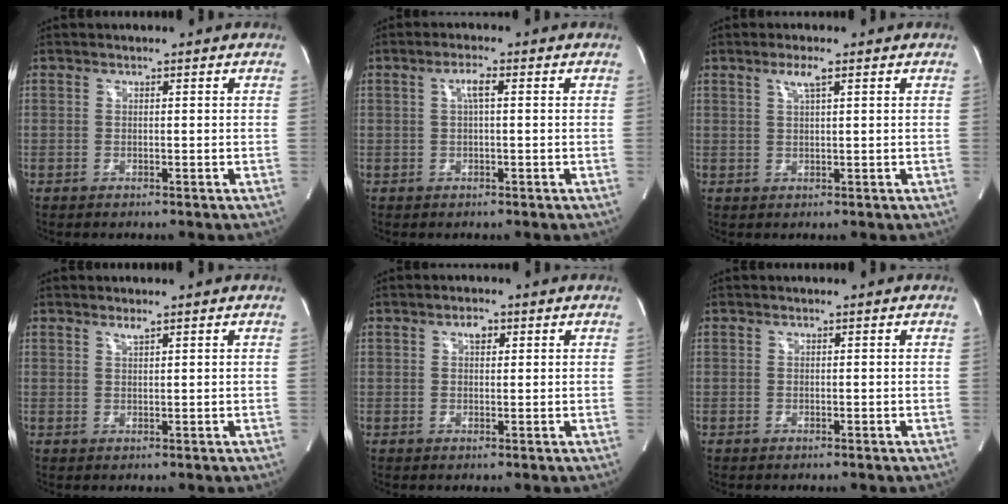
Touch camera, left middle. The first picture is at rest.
{"total": 2.5, "force": [0.6, 0.2, 2.4], "torque": [-0.050, 0.002, 0.011]}
{"total": 2.5, "force": [1.4, 0.0, 2.1], "torque": [-0.048, -0.001, 0.028]}
{"total": 1.1, "force": [0.9, -0.1, 0.6], "torque": [-0.016, -0.005, 0.020]}
{"total": 1.9, "force": [0.9, 0.8, 1.4], "torque": [-0.027, 0.003, 0.015]}
{"total": 0.0}